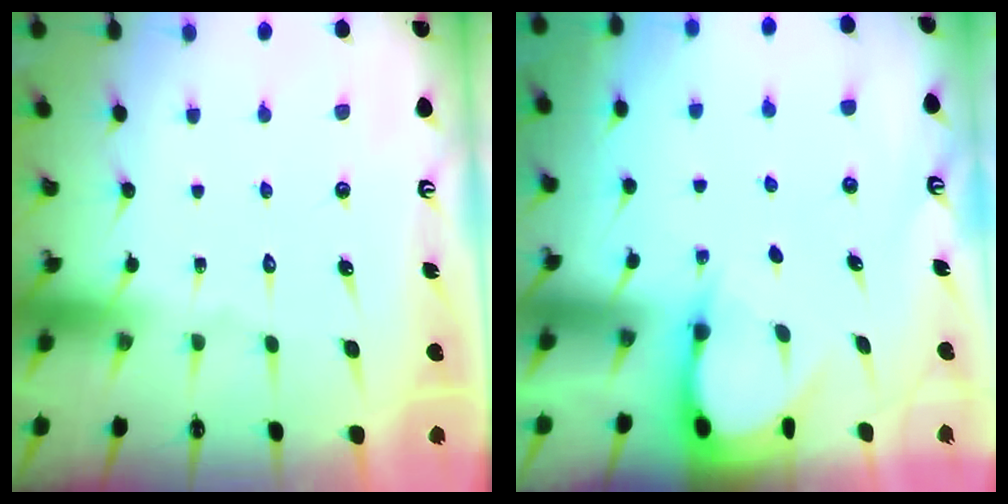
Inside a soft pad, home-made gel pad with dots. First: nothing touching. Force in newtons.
{"total": 3.2, "press": 3.2, "slide": 0.3}